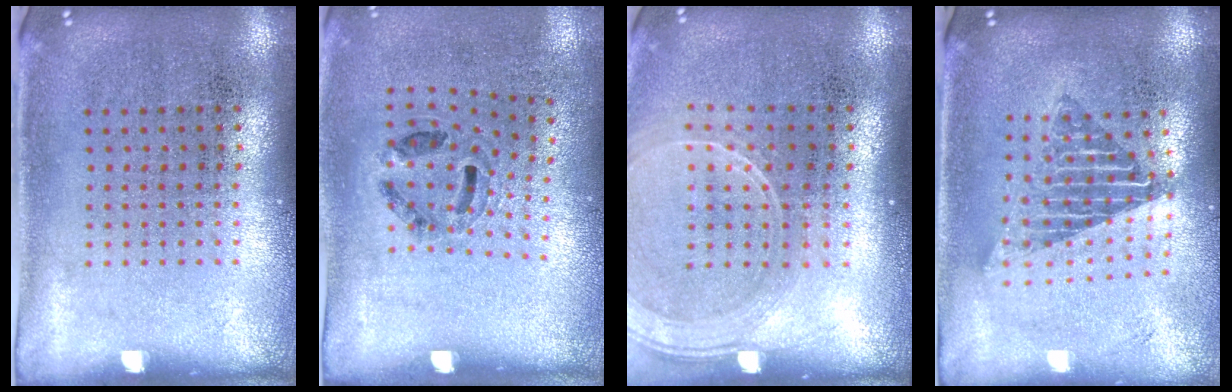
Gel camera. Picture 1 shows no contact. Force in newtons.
{"total": 1.2, "press": 0.8, "slide": 0.8}
{"total": 1.6, "press": 1.4, "slide": 0.8}
{"total": 1.7, "press": 1.3, "slide": 1.1}